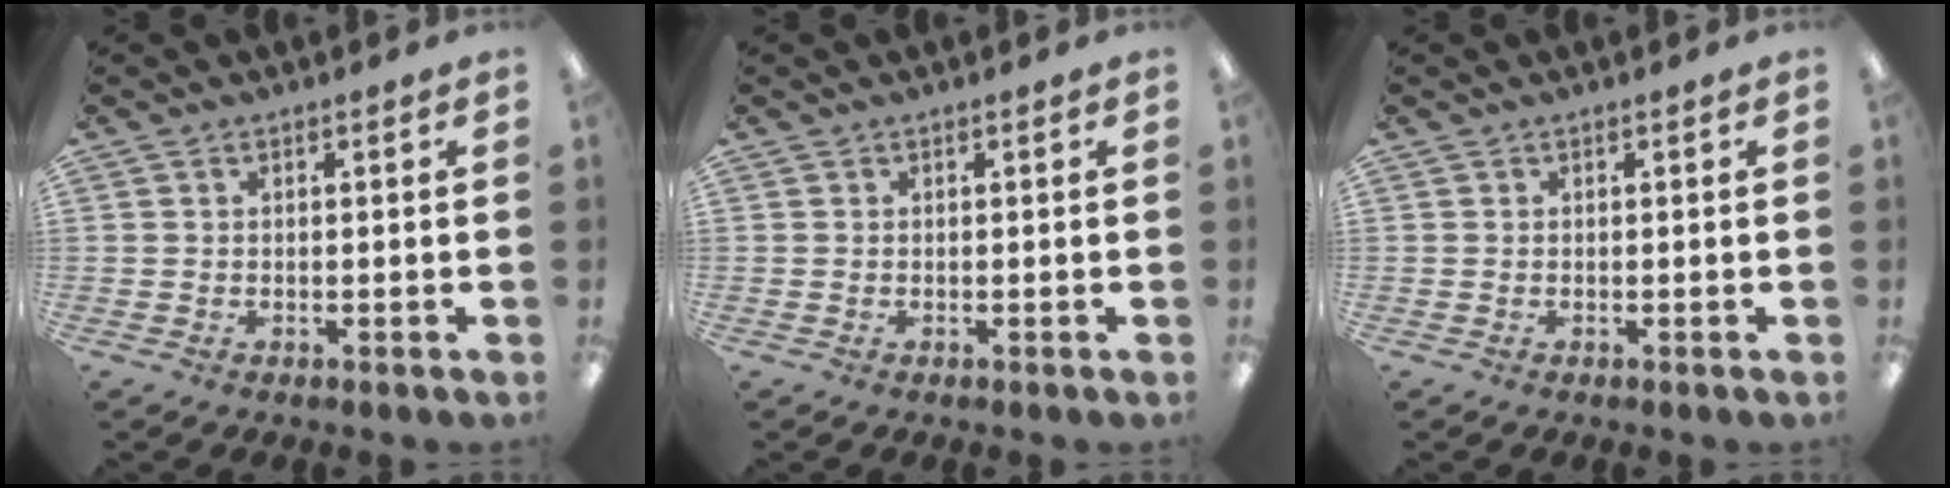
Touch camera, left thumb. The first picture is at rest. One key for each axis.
{"total": 0.0}
{"total": 0.0}